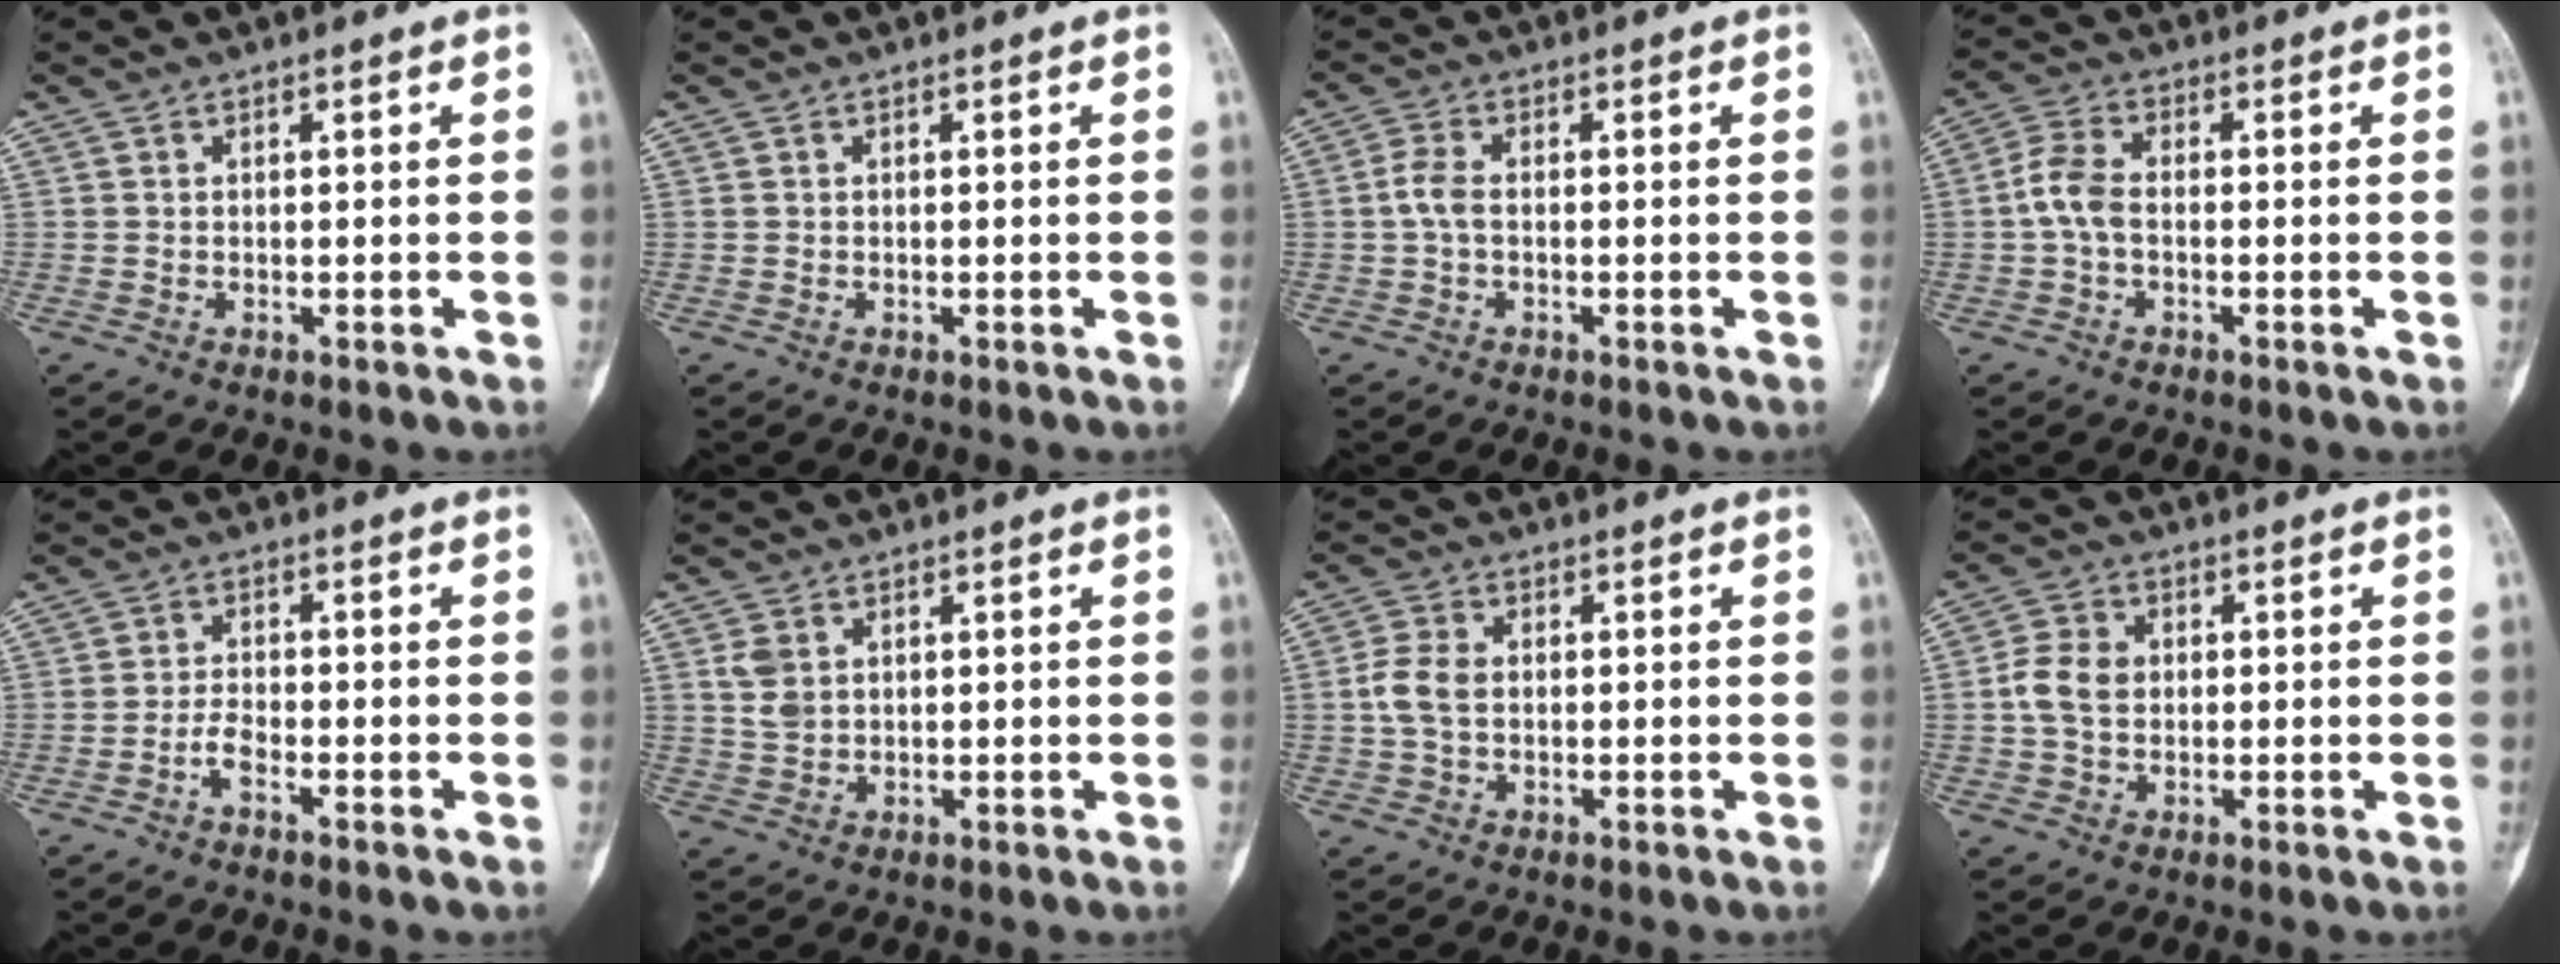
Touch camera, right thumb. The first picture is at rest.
{"total": 0.0}
{"total": 3.3, "force": [-0.5, 1.8, 2.7], "torque": [-0.059, 0.008, -0.016]}
{"total": 5.4, "force": [-0.9, 3.1, 4.3], "torque": [-0.089, 0.018, -0.027]}
{"total": 2.7, "force": [-1.6, 0.9, 1.9], "torque": [-0.037, 0.014, -0.035]}
{"total": 3.6, "force": [1.1, 2.7, 2.2], "torque": [-0.032, 0.000, 0.027]}
{"total": 5.3, "force": [0.0, 3.8, 3.7], "torque": [-0.078, 0.009, -0.005]}
{"total": 6.4, "force": [0.1, 5.0, 3.9], "torque": [-0.067, 0.010, -0.003]}